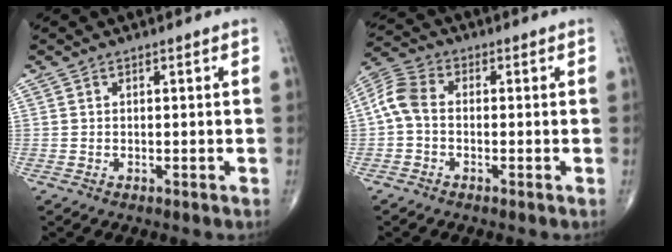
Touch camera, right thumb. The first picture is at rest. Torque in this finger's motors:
{"motor_torque": [0.55, 1.02, 0.31, -0.43, 0.19]}